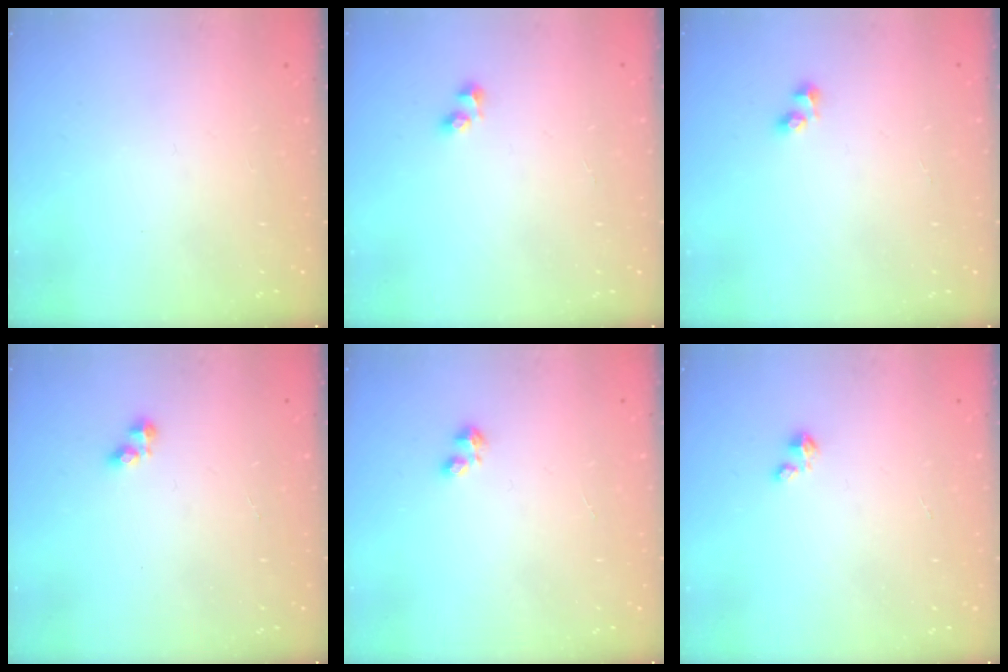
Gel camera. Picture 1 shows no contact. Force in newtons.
{"total": 3.0, "press": 2.7, "slide": 1.3}
{"total": 3.0, "press": 2.7, "slide": 1.3}
{"total": 2.1, "press": 2.1, "slide": 0.3}
{"total": 2.2, "press": 2.2, "slide": 0.4}
{"total": 1.4, "press": 1.4, "slide": 0.2}